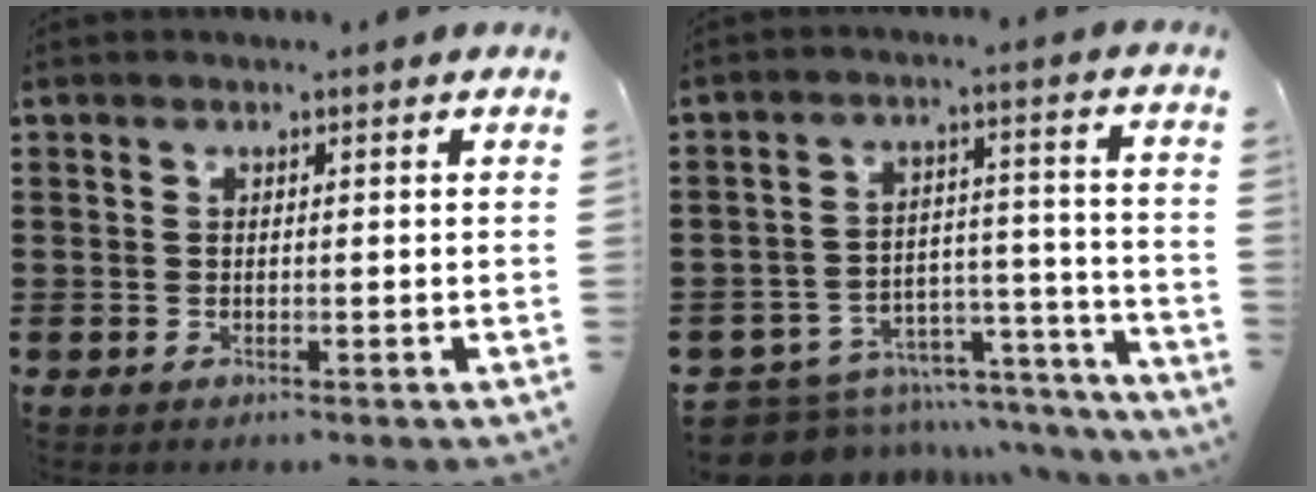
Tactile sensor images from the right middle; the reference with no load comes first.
{"total": 6.3, "force": [-5.6, 2.8, 0.8], "torque": [-0.029, 0.005, -0.110]}